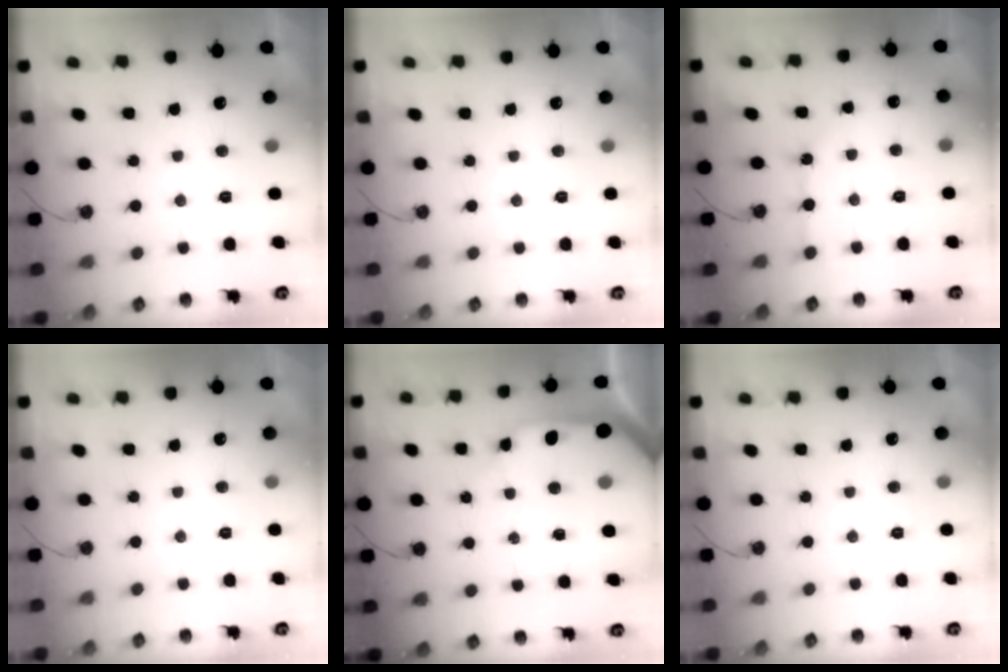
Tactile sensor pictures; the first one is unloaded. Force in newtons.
{"total": 0.0}
{"total": 2.7, "press": 2.7, "slide": 0.4}
{"total": 0.0}
{"total": 10.8, "press": 10.7, "slide": 1.4}
{"total": 0.0}